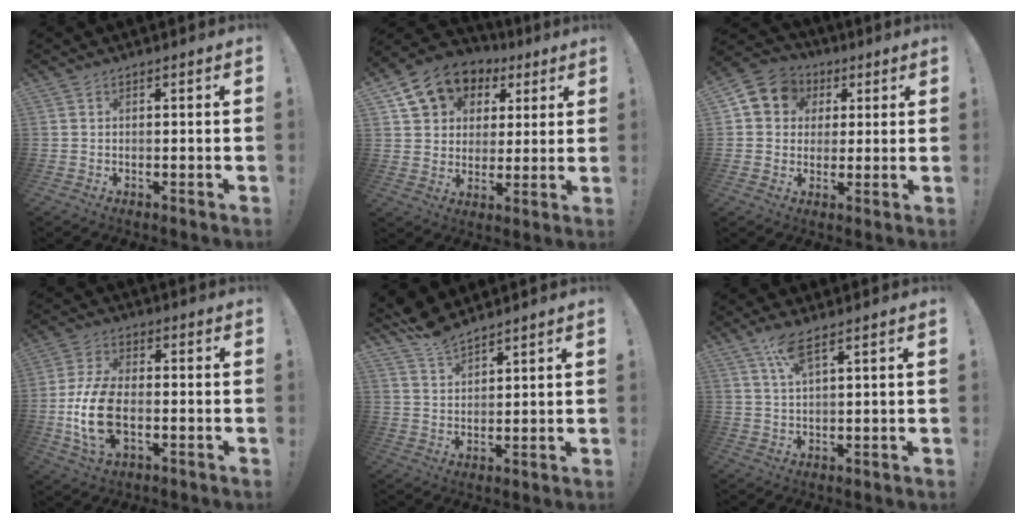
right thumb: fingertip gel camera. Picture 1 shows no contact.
{"total": 12.2, "force": [6.4, 9.4, 4.3], "torque": [-0.070, -0.038, 0.127]}
{"total": 9.0, "force": [2.4, 8.1, 3.0], "torque": [-0.044, 0.000, 0.052]}
{"total": 14.8, "force": [-3.1, 8.5, 11.8], "torque": [-0.234, -0.005, -0.053]}
{"total": 6.6, "force": [6.1, 1.6, 2.2], "torque": [-0.049, -0.037, 0.114]}
{"total": 6.1, "force": [3.6, 1.1, 4.8], "torque": [-0.096, -0.008, 0.062]}